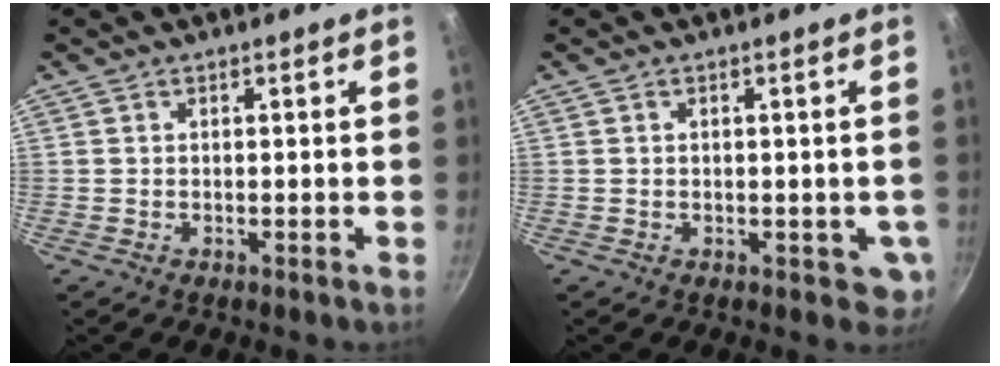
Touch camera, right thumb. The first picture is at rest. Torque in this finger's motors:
{"motor_torque": [-0.15, -0.05, 0.05, 0.43, -0.01]}